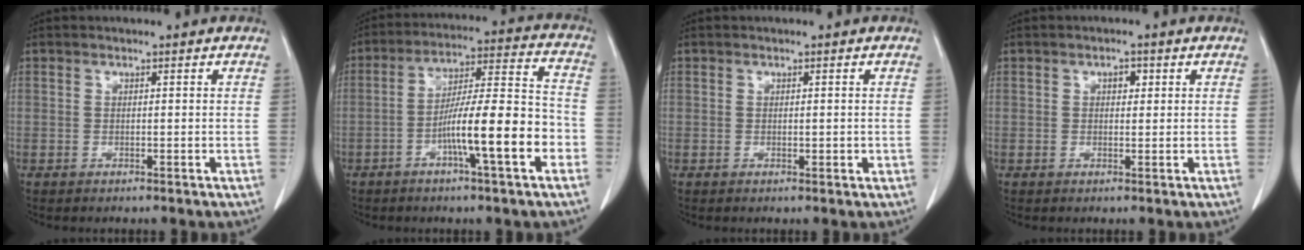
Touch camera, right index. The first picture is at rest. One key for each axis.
{"total": 13.7, "fx": -5.0, "fy": 1.0, "fz": 12.8, "tx": -0.208, "ty": 0.015, "tz": -0.080}
{"total": 1.0, "fx": 0.0, "fy": 0.4, "fz": 1.0, "tx": -0.010, "ty": 0.000, "tz": 0.002}
{"total": 1.7, "fx": 0.6, "fy": 1.0, "fz": 1.2, "tx": -0.017, "ty": 0.003, "tz": 0.008}